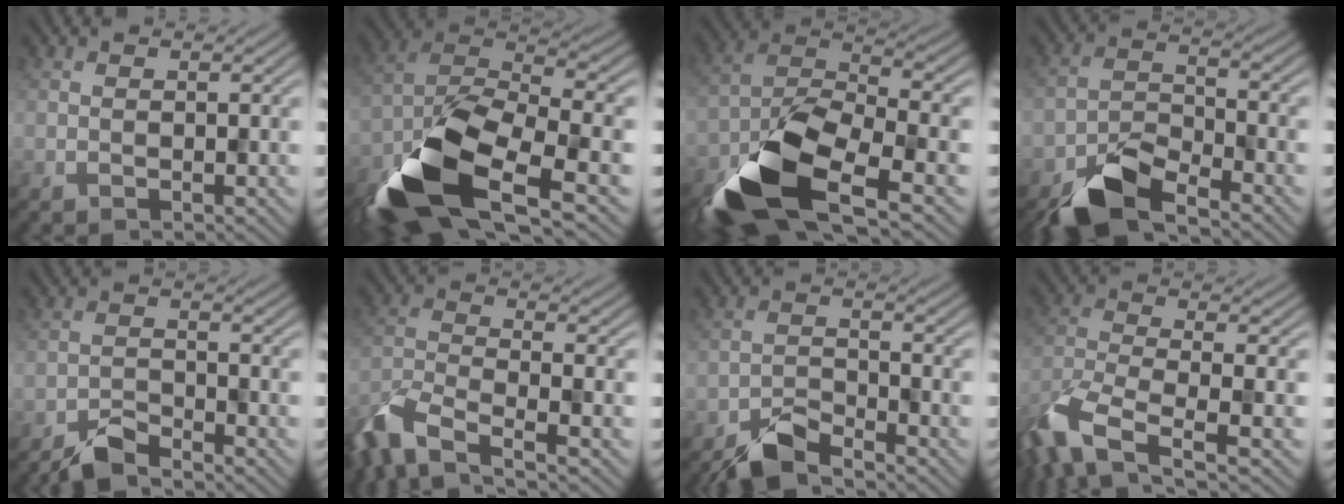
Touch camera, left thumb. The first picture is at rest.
{"total": 15.5, "force": [-8.2, 6.4, 11.4], "torque": [-0.250, -0.038, -0.152]}
{"total": 14.1, "force": [-7.9, 6.0, 10.1], "torque": [-0.213, -0.026, -0.152]}
{"total": 7.4, "force": [-5.7, 2.5, 4.0], "torque": [-0.072, -0.005, -0.119]}
{"total": 3.5, "force": [-3.2, 0.7, 1.3], "torque": [-0.021, 0.000, -0.068]}
{"total": 8.4, "force": [-6.0, 2.4, 5.4], "torque": [-0.120, -0.017, -0.129]}
{"total": 4.8, "force": [-4.2, 1.1, 2.0], "torque": [-0.036, -0.003, -0.088]}
{"total": 10.5, "force": [-6.3, 3.5, 7.6], "torque": [-0.171, -0.024, -0.132]}